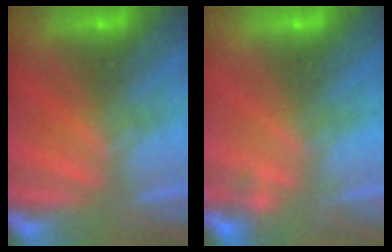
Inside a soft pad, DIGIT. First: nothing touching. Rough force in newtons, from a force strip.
{"total": 2.2}